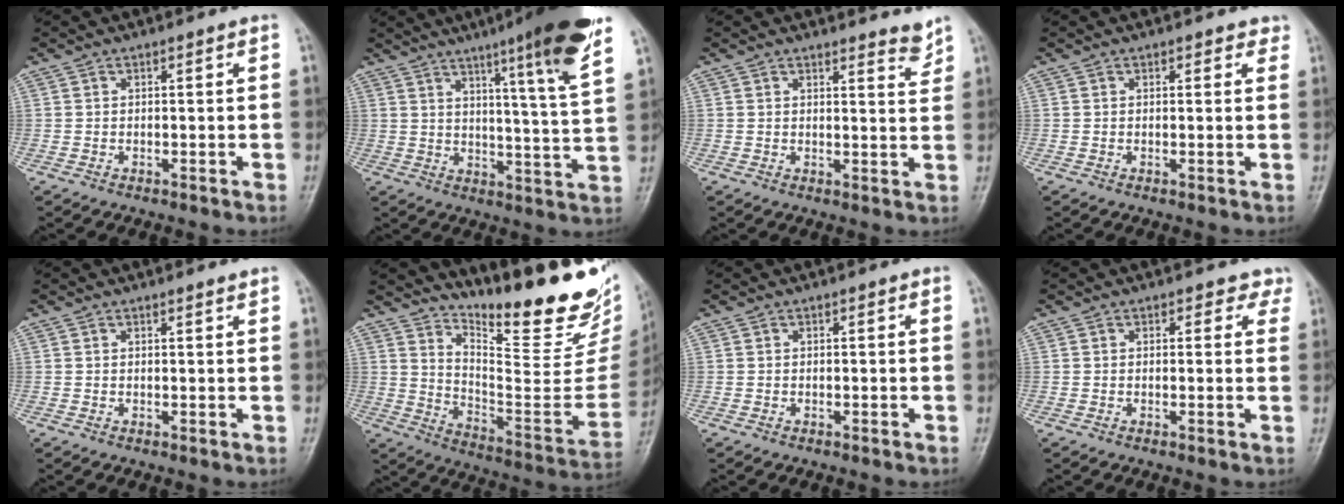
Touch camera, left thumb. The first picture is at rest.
{"total": 16.3, "force": [10.0, 0.6, 12.9], "torque": [-0.177, -0.050, 0.133]}
{"total": 3.1, "force": [2.8, 0.7, 1.0], "torque": [-0.004, -0.029, 0.032]}
{"total": 1.6, "force": [1.1, 1.1, 0.6], "torque": [0.014, -0.004, 0.006]}
{"total": 0.8, "force": [0.7, 0.1, 0.2], "torque": [-0.004, -0.006, 0.011]}
{"total": 25.5, "force": [19.3, 7.1, 15.2], "torque": [-0.186, -0.146, 0.281]}
{"total": 0.0}
{"total": 2.5, "force": [1.8, 1.7, 0.2], "torque": [0.026, -0.008, 0.004]}